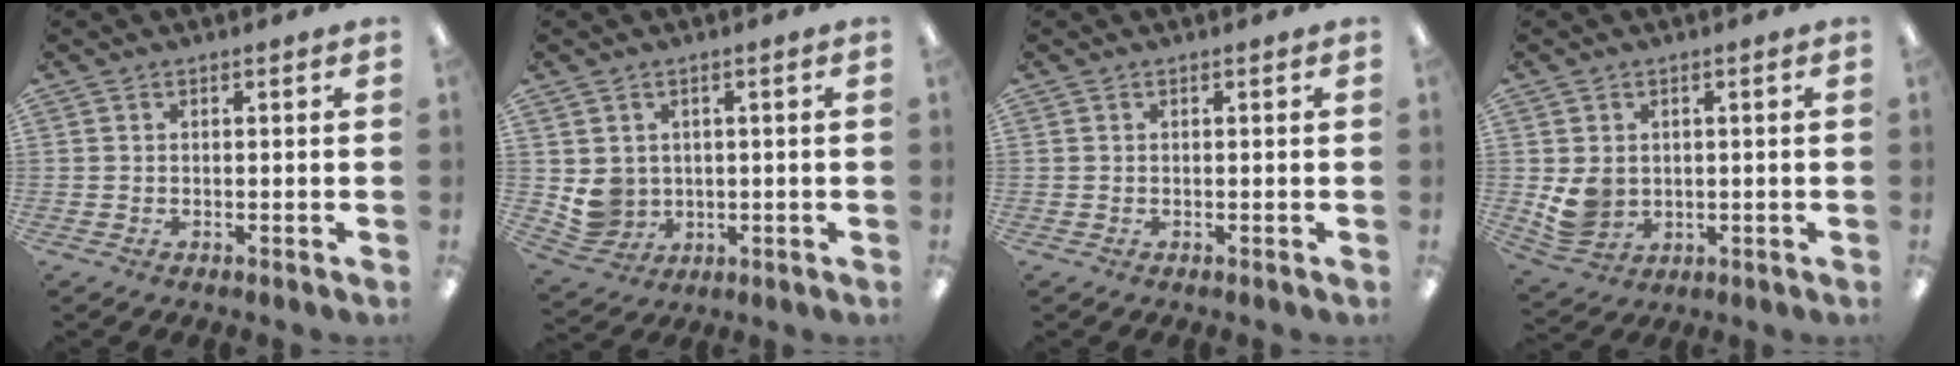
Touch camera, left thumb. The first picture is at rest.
{"total": 5.8, "force": [1.6, 5.4, 1.1], "torque": [-0.036, -0.002, 0.039]}
{"total": 0.0}
{"total": 5.7, "force": [1.2, 4.9, 2.7], "torque": [-0.052, -0.002, 0.026]}